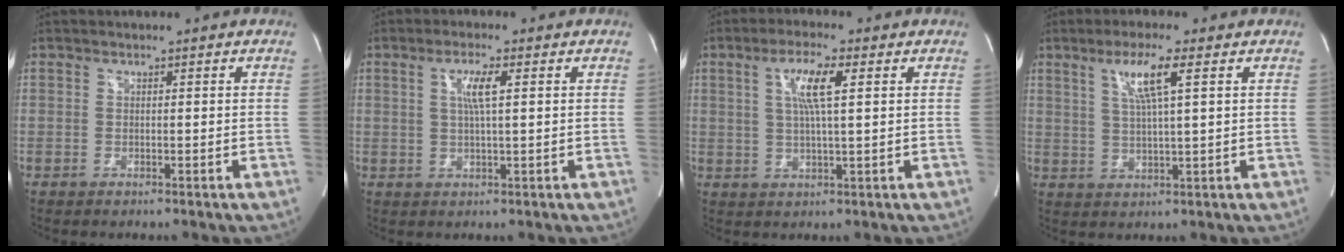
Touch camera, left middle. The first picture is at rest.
{"total": 4.0, "force": [1.1, 0.1, 3.9], "torque": [-0.071, 0.000, 0.020]}
{"total": 6.4, "force": [2.0, 0.4, 6.1], "torque": [-0.117, 0.005, 0.037]}
{"total": 6.2, "force": [2.7, -0.1, 5.6], "torque": [-0.107, -0.001, 0.051]}